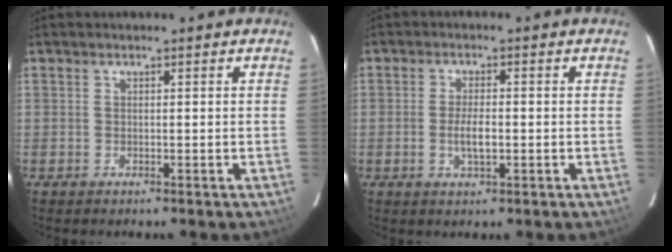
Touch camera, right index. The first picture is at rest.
{"total": 3.7, "force": [-0.8, 1.2, 3.4], "torque": [-0.067, -0.002, -0.012]}